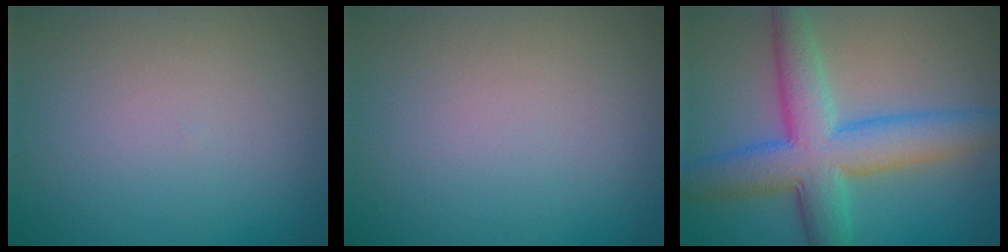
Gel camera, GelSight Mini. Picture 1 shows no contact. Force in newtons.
{"total": 0.0}
{"total": 8.6, "press": 8.6, "slide": 0.2}